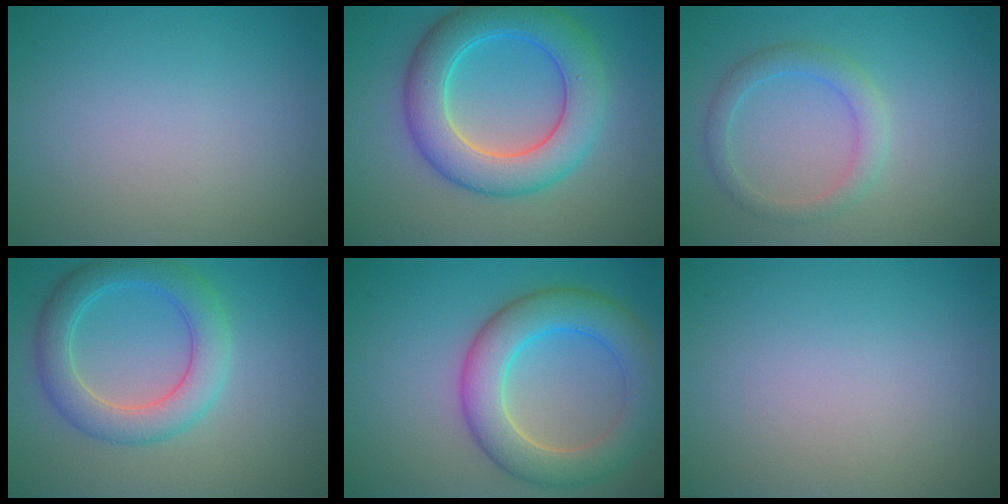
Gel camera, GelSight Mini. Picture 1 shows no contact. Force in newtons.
{"total": 7.6, "press": 7.6, "slide": 0.2}
{"total": 2.4, "press": 2.4, "slide": 0.1}
{"total": 5.1, "press": 5.0, "slide": 0.3}
{"total": 6.9, "press": 6.9, "slide": 0.5}
{"total": 0.0}